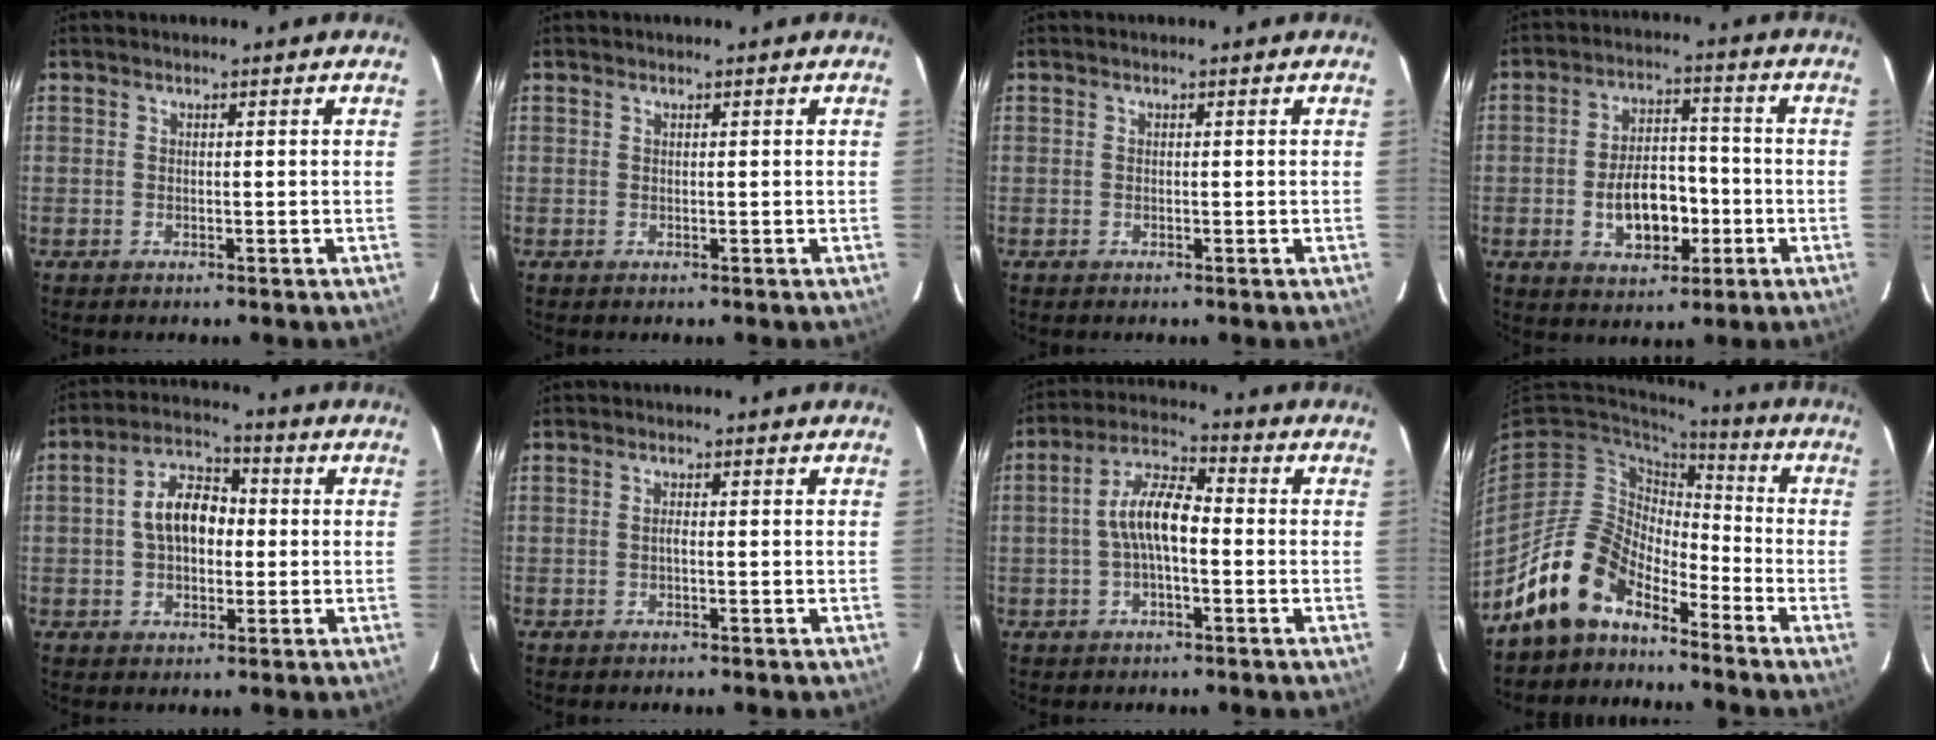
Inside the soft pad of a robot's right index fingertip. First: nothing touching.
{"total": 0.0}
{"total": 0.0}
{"total": 10.6, "force": [-2.9, 6.3, 8.0], "torque": [-0.152, 0.020, -0.034]}
{"total": 8.9, "force": [0.2, 5.7, 6.9], "torque": [-0.132, 0.027, 0.005]}
{"total": 0.7, "force": [-0.2, 0.2, 0.7], "torque": [-0.013, 0.004, -0.004]}
{"total": 8.3, "force": [-1.0, 3.1, 7.6], "torque": [-0.156, 0.021, -0.020]}
{"total": 12.7, "force": [-9.9, 6.2, 4.9], "torque": [-0.102, 0.023, -0.188]}